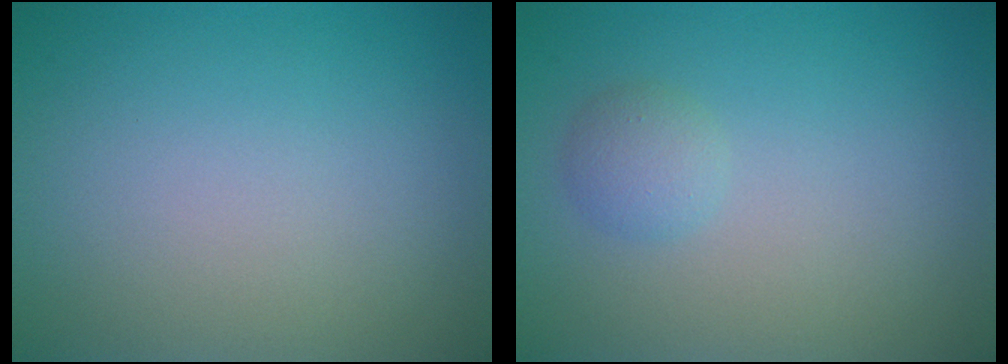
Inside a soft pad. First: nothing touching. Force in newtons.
{"total": 1.4, "press": 1.4, "slide": 0.0}